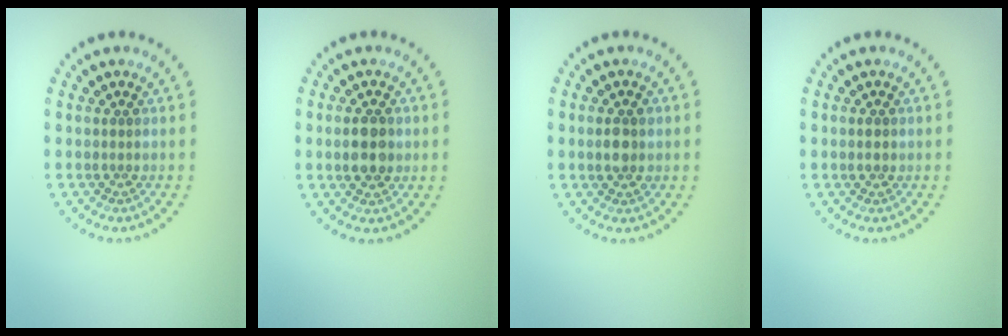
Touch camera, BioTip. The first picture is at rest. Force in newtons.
{"total": 3.3, "press": 3.3, "slide": 0.3}
{"total": 2.1, "press": 2.0, "slide": 0.3}
{"total": 1.4, "press": 1.4, "slide": 0.1}